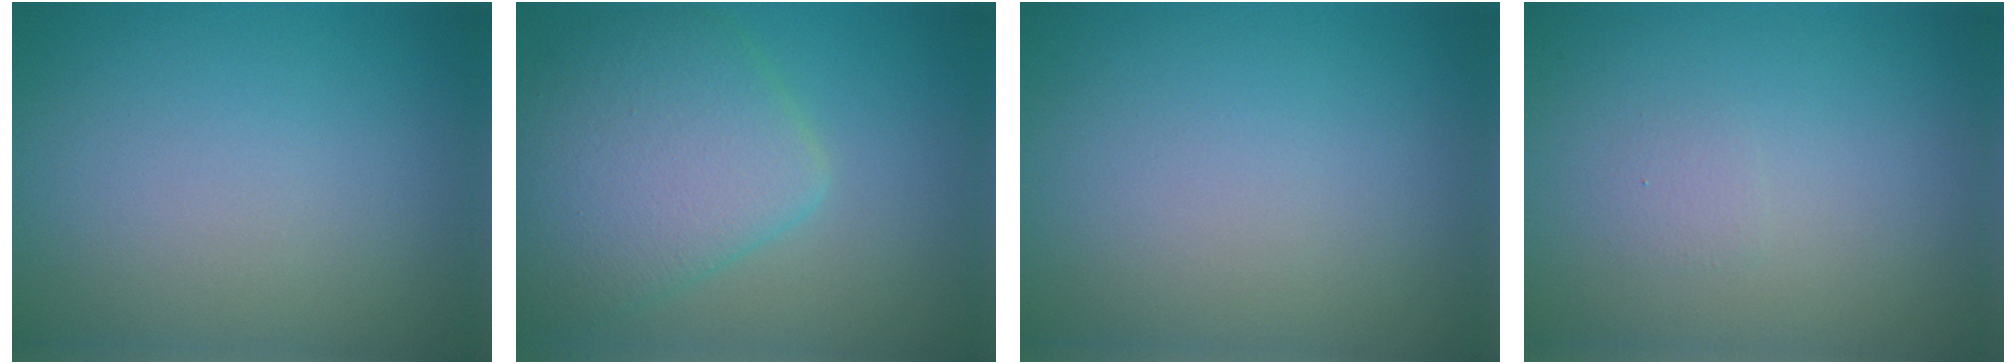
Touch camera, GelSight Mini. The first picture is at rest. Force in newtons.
{"total": 6.5, "press": 6.5, "slide": 0.2}
{"total": 0.0}
{"total": 0.6, "press": 0.6, "slide": 0.1}